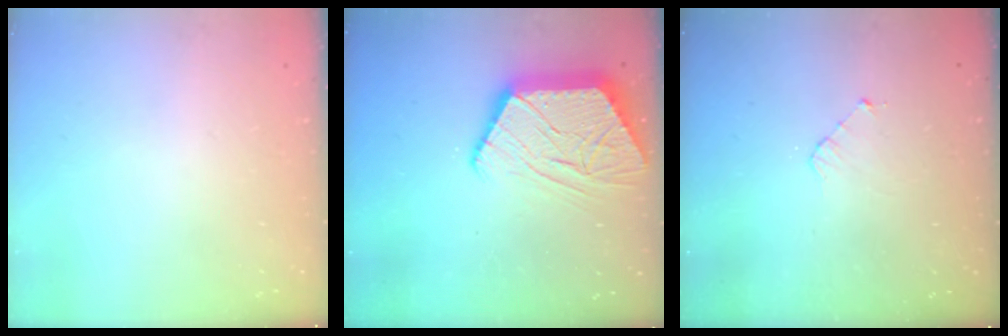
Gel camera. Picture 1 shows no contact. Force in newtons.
{"total": 15.1, "press": 15.1, "slide": 1.0}
{"total": 3.2, "press": 3.2, "slide": 0.3}